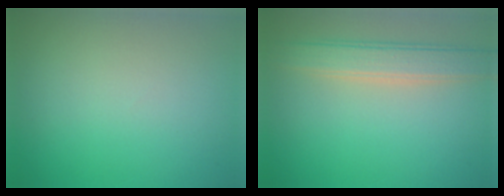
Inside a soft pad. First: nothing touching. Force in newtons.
{"total": 3.6, "press": 3.6, "slide": 0.3}